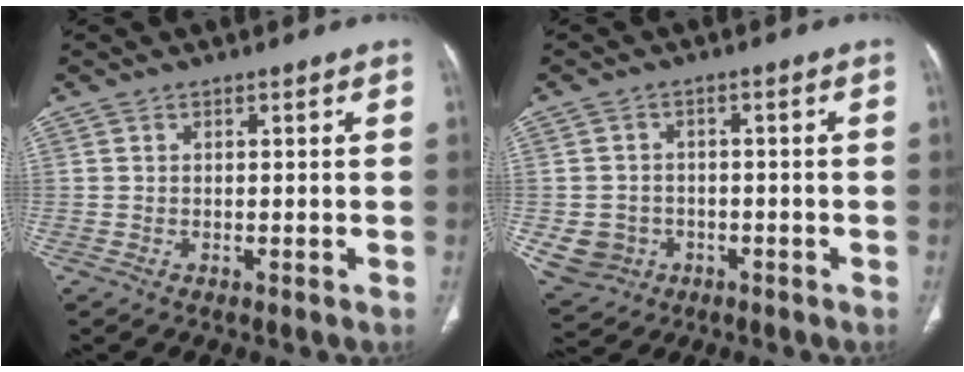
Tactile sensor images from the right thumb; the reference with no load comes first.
{"total": 6.7, "force": [-1.9, 6.1, 1.9], "torque": [-0.030, 0.014, -0.020]}